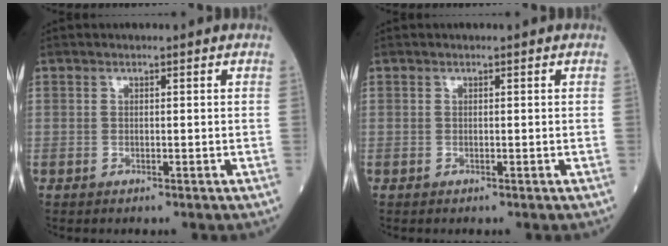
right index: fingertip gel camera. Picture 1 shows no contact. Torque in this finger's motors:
{"motor_torque": [-0.07, -0.17, -0.08, -0.01]}